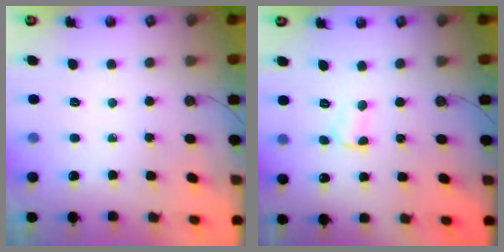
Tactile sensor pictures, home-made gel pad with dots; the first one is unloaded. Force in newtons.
{"total": 3.0, "press": 1.2, "slide": 2.7}